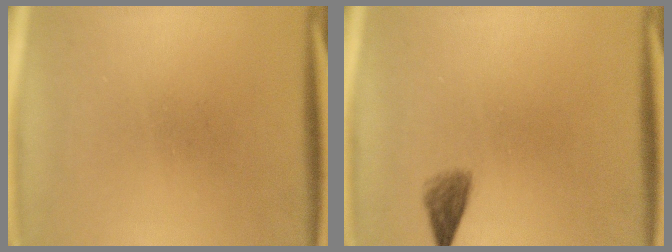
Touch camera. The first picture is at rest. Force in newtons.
{"total": 2.0}